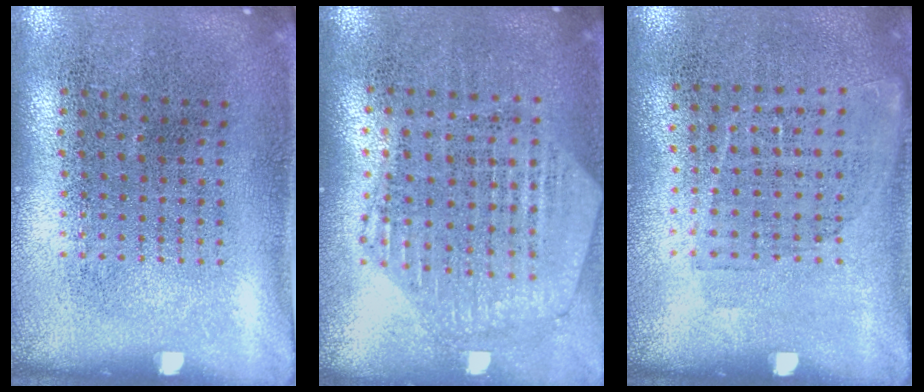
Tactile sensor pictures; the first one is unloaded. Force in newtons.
{"total": 1.2, "press": 1.2, "slide": 0.2}
{"total": 1.0, "press": 0.8, "slide": 0.5}